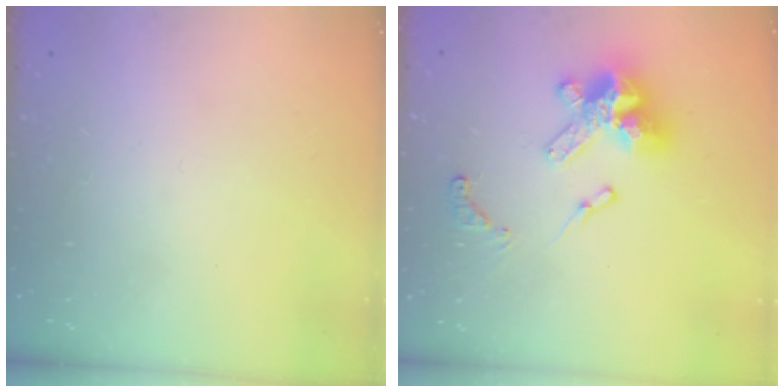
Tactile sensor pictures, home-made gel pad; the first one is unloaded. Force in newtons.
{"total": 14.1, "press": 14.1, "slide": 0.9}